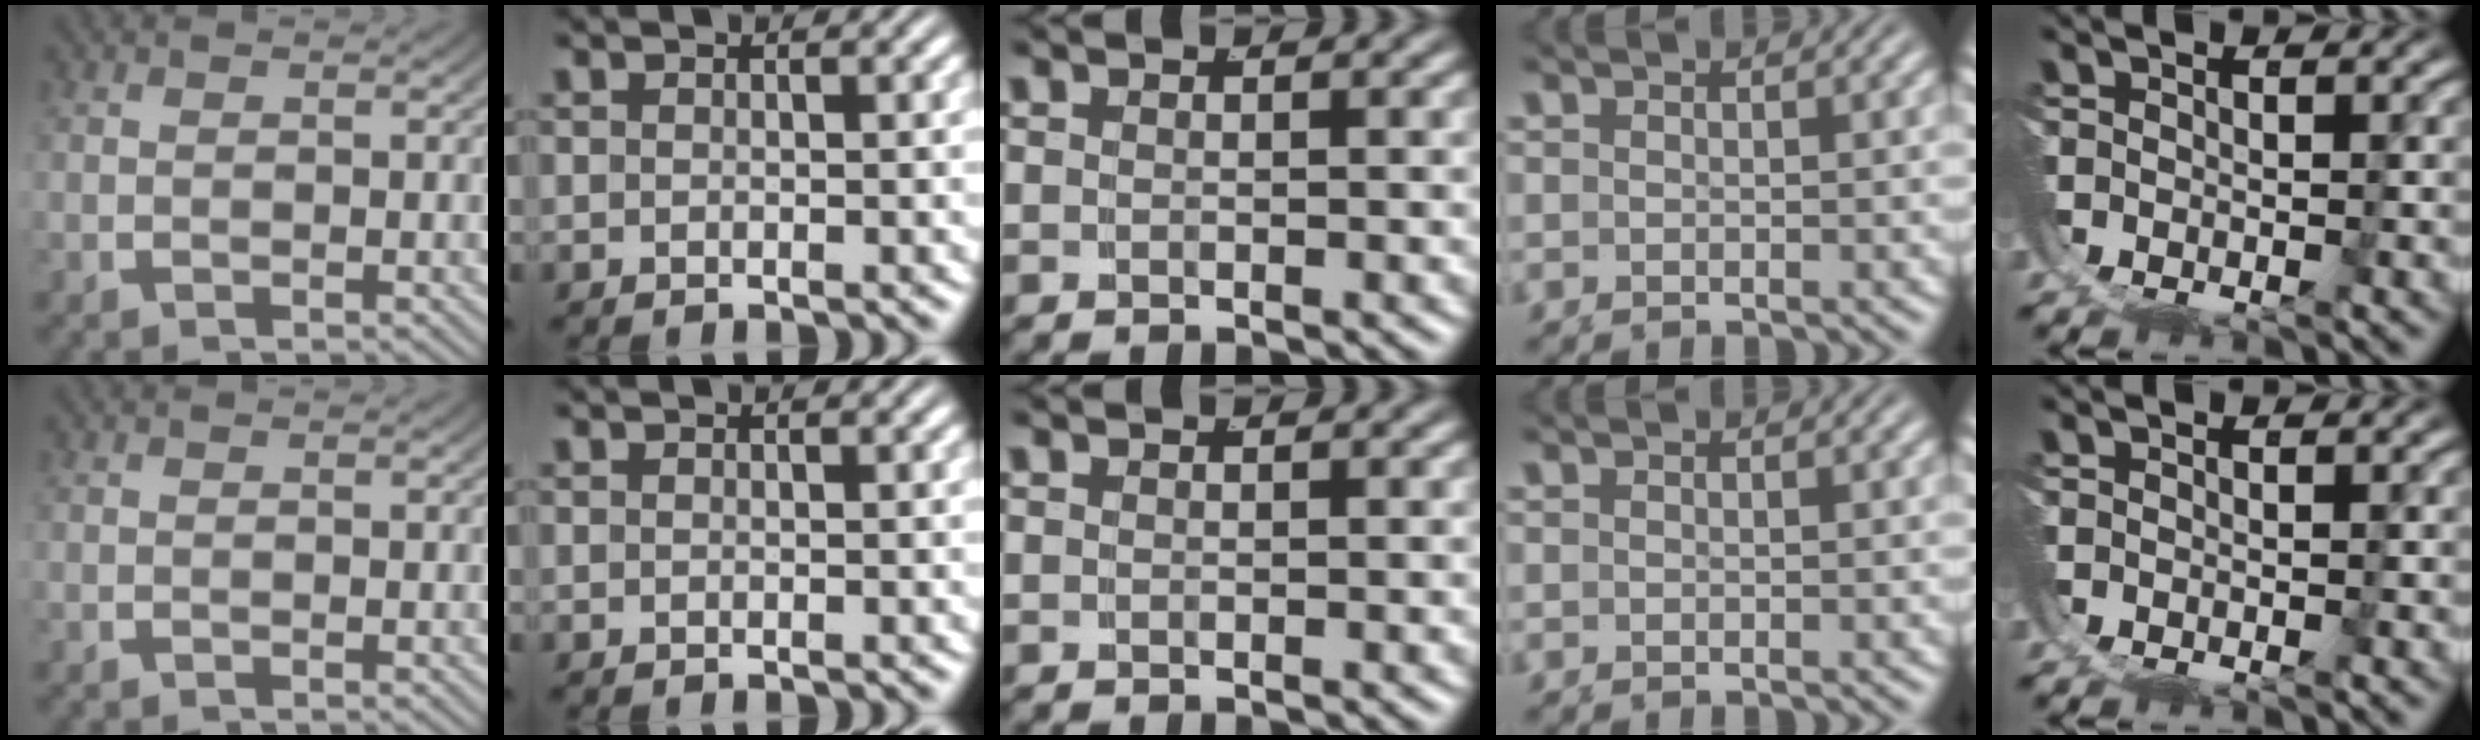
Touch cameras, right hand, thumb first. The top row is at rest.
{}